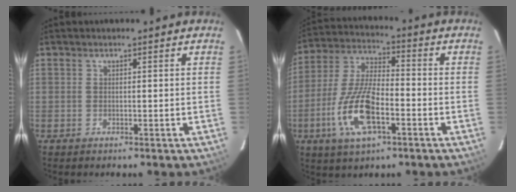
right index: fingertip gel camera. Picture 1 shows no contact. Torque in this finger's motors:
{"motor_torque": [1.80, -0.34, 0.45, 0.13]}